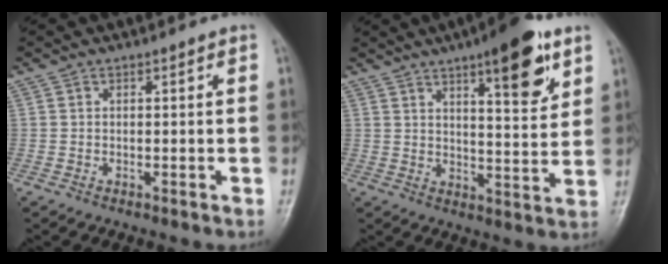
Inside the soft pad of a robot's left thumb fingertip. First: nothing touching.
{"total": 12.9, "force": [7.3, 3.6, 10.0], "torque": [-0.119, -0.038, 0.103]}